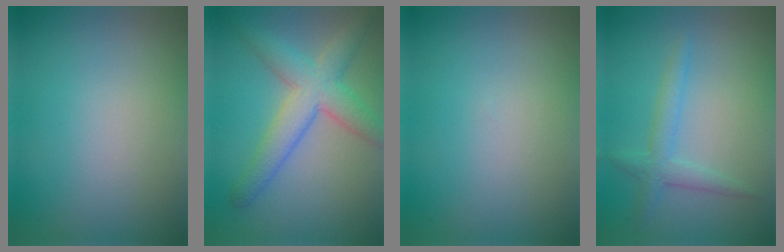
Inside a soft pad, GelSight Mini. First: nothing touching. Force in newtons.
{"total": 5.7, "press": 5.7, "slide": 0.1}
{"total": 0.0}
{"total": 2.3, "press": 2.3, "slide": 0.1}